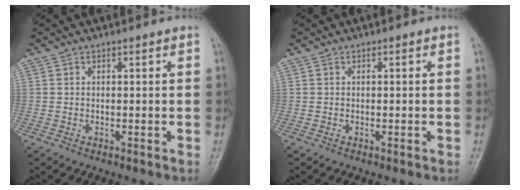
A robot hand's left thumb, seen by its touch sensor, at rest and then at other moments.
{"total": 0.0}